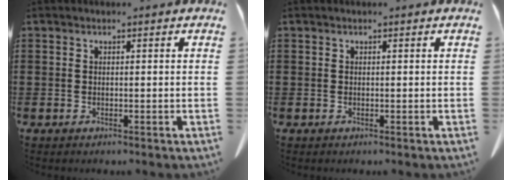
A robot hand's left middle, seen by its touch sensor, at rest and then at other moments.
{"total": 0.0}